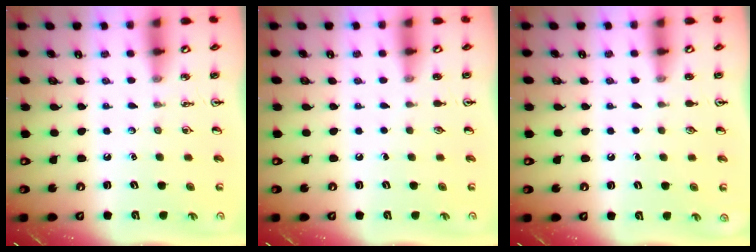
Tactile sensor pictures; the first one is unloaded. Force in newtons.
{"total": 0.0}
{"total": 0.0}